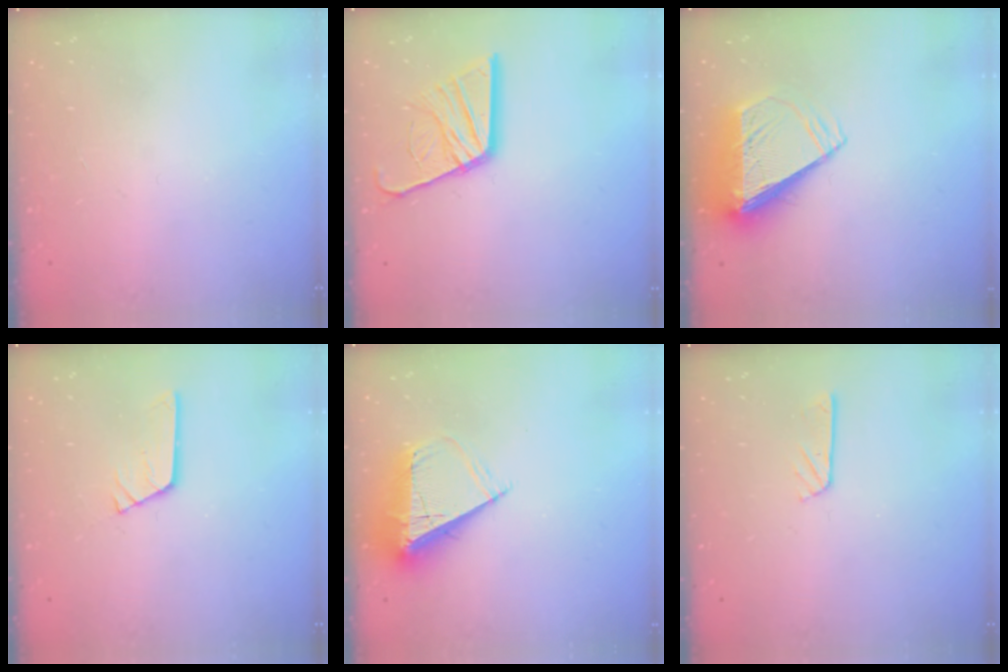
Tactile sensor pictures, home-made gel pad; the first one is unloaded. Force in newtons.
{"total": 15.5, "press": 15.4, "slide": 1.5}
{"total": 9.1, "press": 9.0, "slide": 1.3}
{"total": 3.5, "press": 3.5, "slide": 0.1}
{"total": 11.1, "press": 11.1, "slide": 0.8}
{"total": 2.8, "press": 2.8, "slide": 0.2}